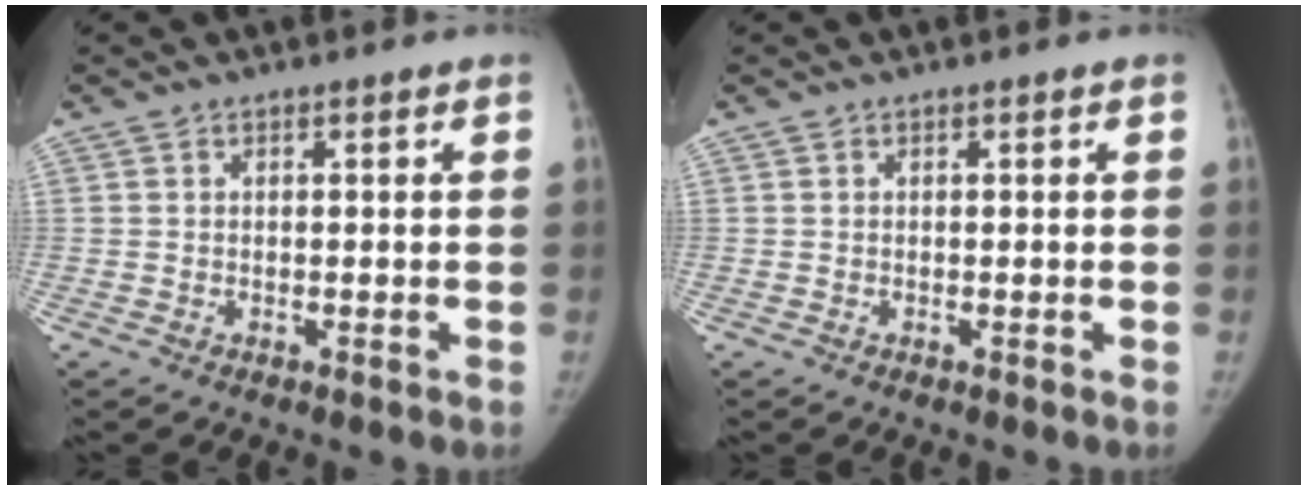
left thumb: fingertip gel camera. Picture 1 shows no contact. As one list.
[{"total": 0.0}]